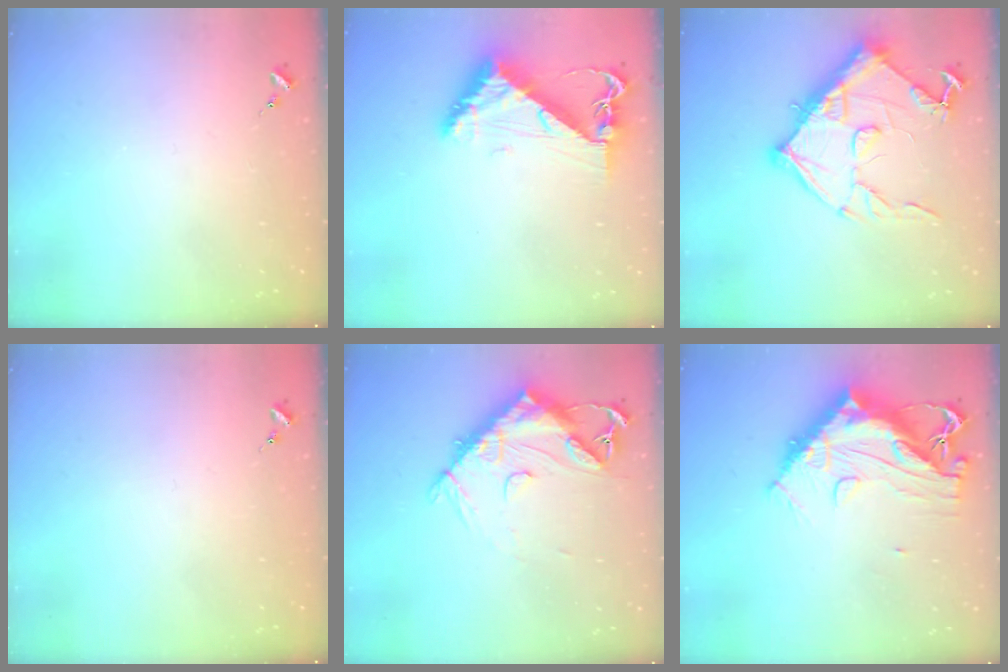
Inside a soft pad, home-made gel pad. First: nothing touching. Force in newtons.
{"total": 8.3, "press": 8.2, "slide": 1.0}
{"total": 15.4, "press": 15.4, "slide": 1.0}
{"total": 0.0}
{"total": 14.3, "press": 14.2, "slide": 1.3}
{"total": 16.4, "press": 16.3, "slide": 1.5}